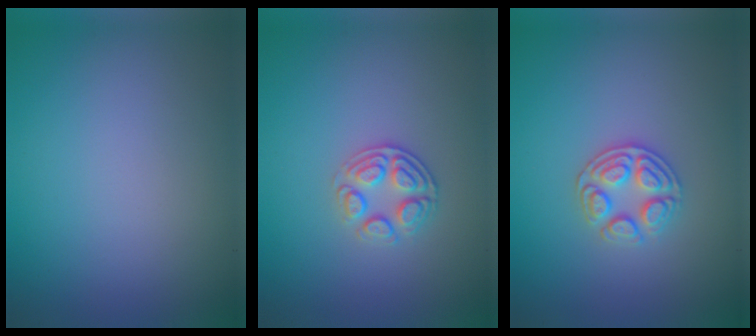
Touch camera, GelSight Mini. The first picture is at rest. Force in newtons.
{"total": 2.6, "press": 2.5, "slide": 0.9}
{"total": 3.0, "press": 2.8, "slide": 1.1}